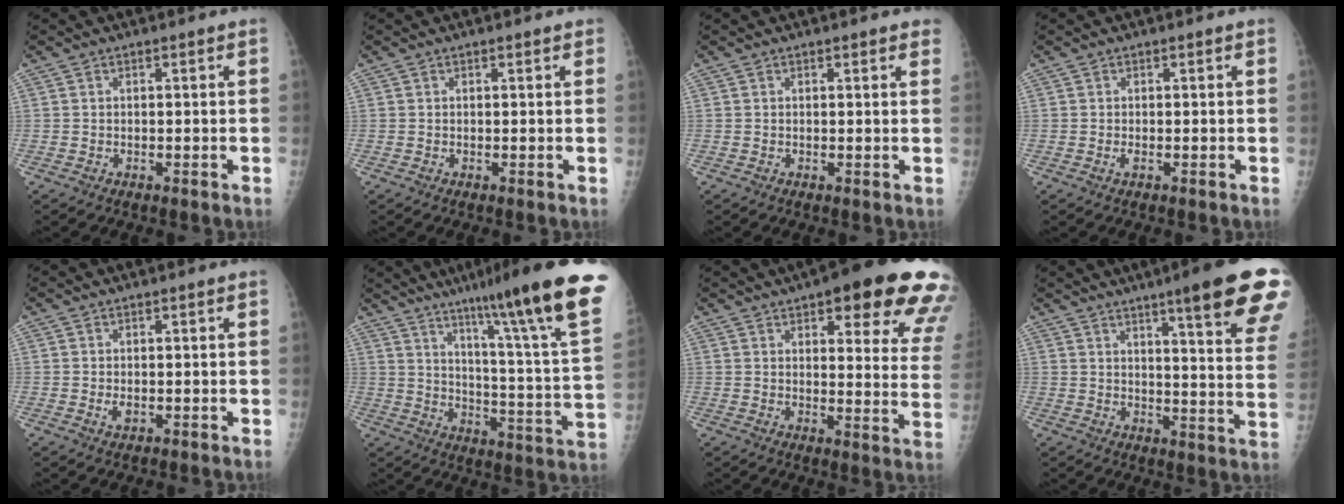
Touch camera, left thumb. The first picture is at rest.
{"total": 0.8, "force": [0.6, 0.3, 0.5], "torque": [-0.007, -0.002, 0.006]}
{"total": 2.6, "force": [2.0, 0.7, 1.4], "torque": [0.002, 0.002, 0.017]}
{"total": 0.7, "force": [0.0, 0.2, 0.6], "torque": [-0.013, -0.002, -0.001]}
{"total": 1.3, "force": [0.0, 0.8, 1.0], "torque": [-0.014, -0.002, 0.000]}
{"total": 26.5, "force": [16.9, 1.4, 20.4], "torque": [-0.277, -0.074, 0.242]}
{"total": 23.2, "force": [14.1, 6.5, 17.2], "torque": [-0.173, -0.042, 0.161]}
{"total": 20.7, "force": [13.2, 2.2, 15.9], "torque": [-0.189, -0.058, 0.163]}